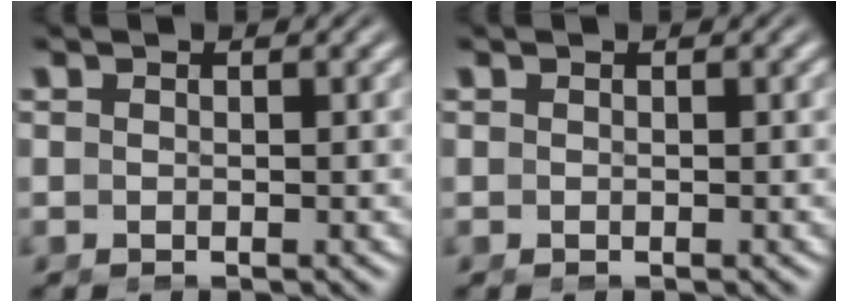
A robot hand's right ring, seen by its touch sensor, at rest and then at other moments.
{"total": 0.0}